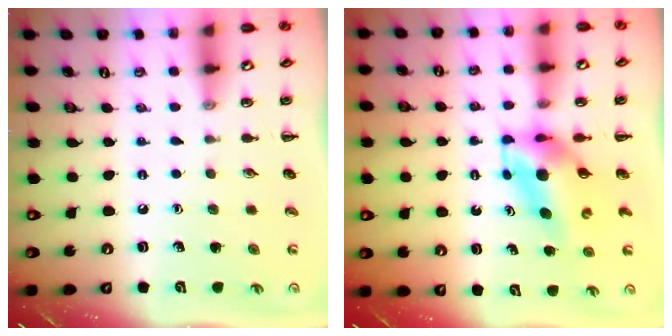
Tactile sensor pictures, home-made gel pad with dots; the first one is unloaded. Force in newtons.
{"total": 5.4, "press": 5.1, "slide": 1.5}